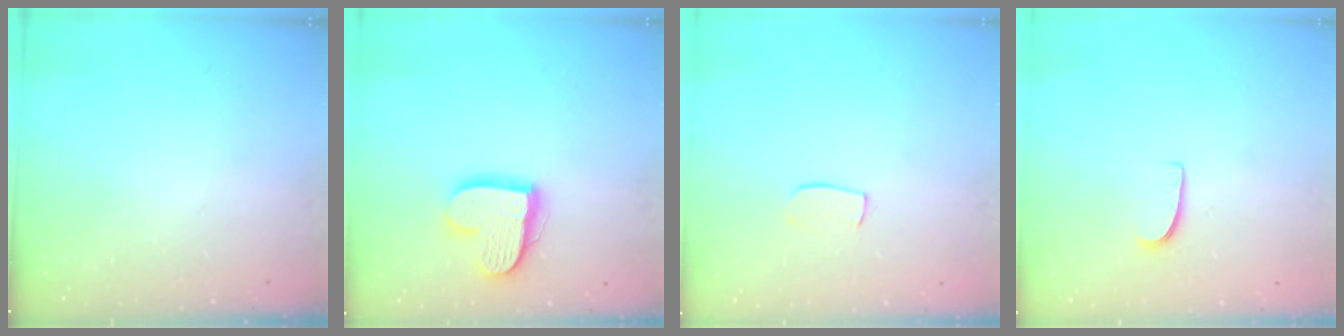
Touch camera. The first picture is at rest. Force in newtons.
{"total": 13.9, "press": 13.9, "slide": 1.0}
{"total": 6.9, "press": 6.8, "slide": 0.4}
{"total": 5.1, "press": 5.1, "slide": 0.5}